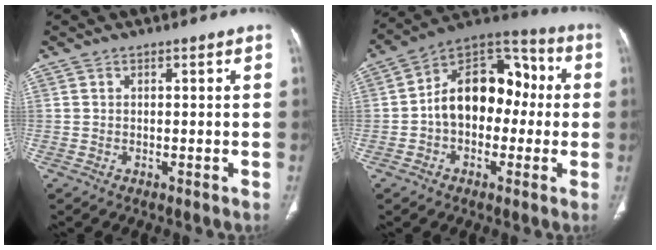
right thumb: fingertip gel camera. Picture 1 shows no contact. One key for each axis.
{"total": 16.4, "fx": -0.4, "fy": 11.2, "fz": 11.9, "tx": -0.145, "ty": 0.052, "tz": -0.020}